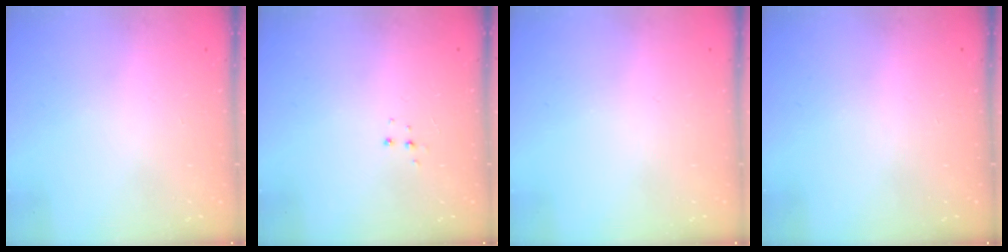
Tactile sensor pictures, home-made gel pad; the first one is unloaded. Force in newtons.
{"total": 5.2, "press": 5.2, "slide": 0.3}
{"total": 0.0}
{"total": 0.0}